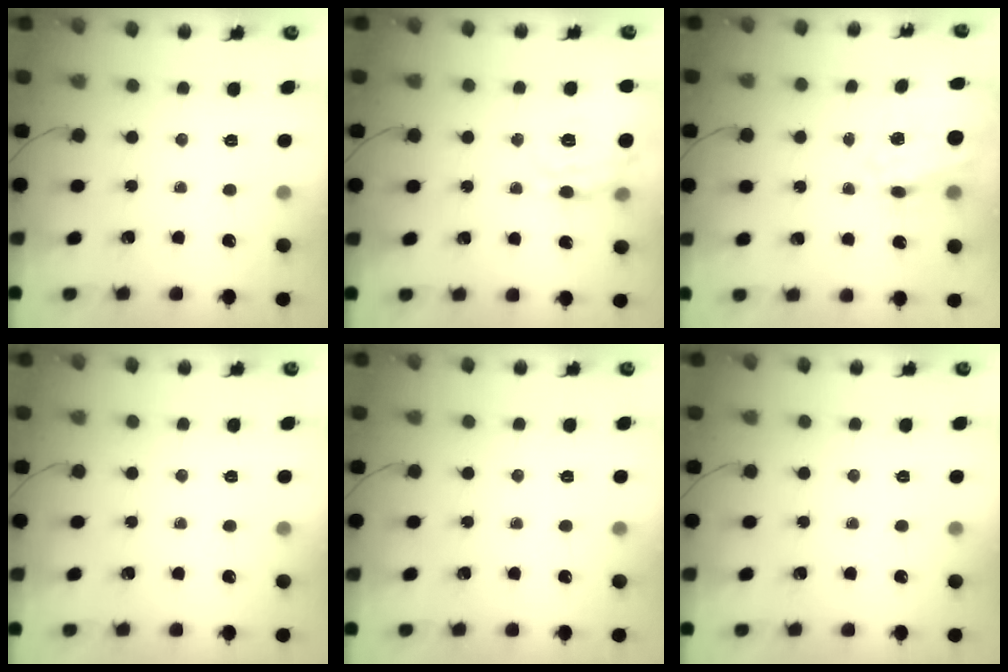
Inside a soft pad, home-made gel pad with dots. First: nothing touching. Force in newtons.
{"total": 14.4, "press": 14.4, "slide": 1.1}
{"total": 16.2, "press": 15.7, "slide": 3.7}
{"total": 0.0}
{"total": 0.0}
{"total": 0.0}